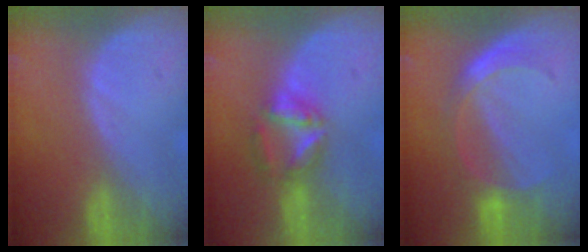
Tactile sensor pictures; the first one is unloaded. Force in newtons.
{"total": 5.6, "press": 5.6, "slide": 0.6}
{"total": 4.9, "press": 4.9, "slide": 0.3}